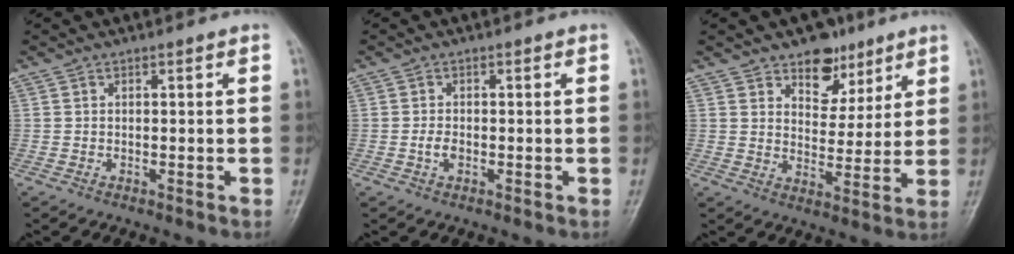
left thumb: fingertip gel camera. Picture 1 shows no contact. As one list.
[{"total": 1.8, "force": [-0.4, 1.1, 1.3], "torque": [-0.025, 0.001, -0.010]}, {"total": 8.7, "force": [5.9, 5.6, 3.3], "torque": [-0.012, -0.031, 0.092]}]